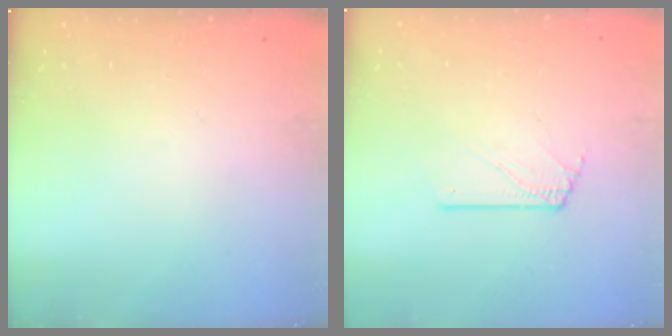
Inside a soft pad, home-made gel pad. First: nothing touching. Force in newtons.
{"total": 1.6, "press": 1.6, "slide": 0.2}